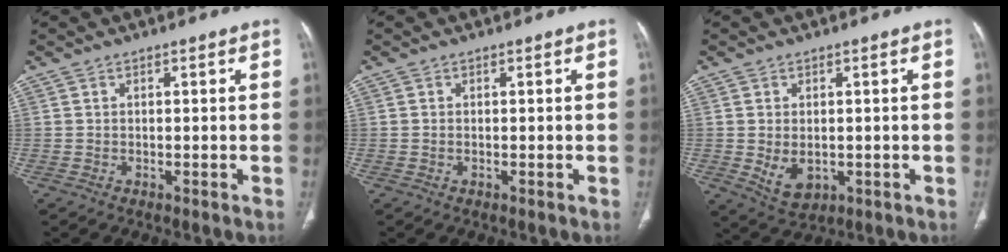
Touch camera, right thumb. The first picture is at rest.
{"total": 0.0}
{"total": 4.7, "force": [-0.6, 3.2, 3.4], "torque": [-0.055, -0.009, 0.006]}